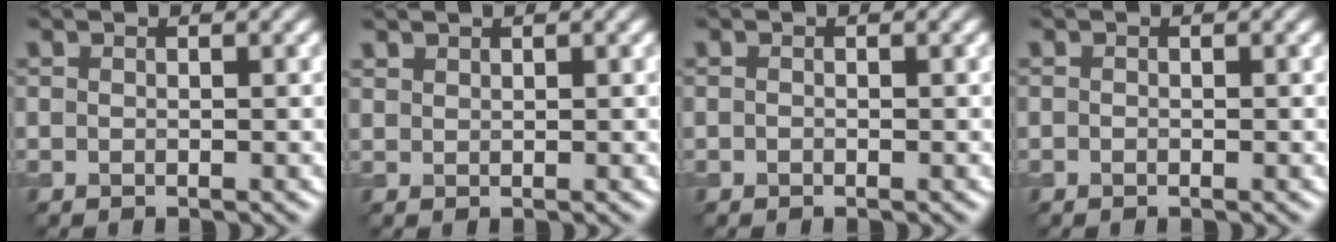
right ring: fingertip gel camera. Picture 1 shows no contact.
{"total": 0.8, "force": [0.8, 0.2, 0.1], "torque": [-0.004, 0.002, 0.021]}
{"total": 0.0}
{"total": 0.0}